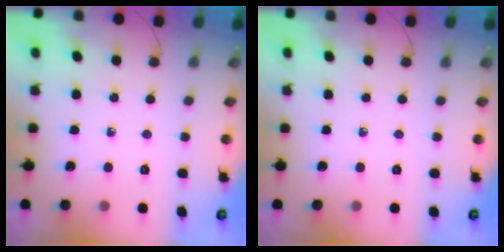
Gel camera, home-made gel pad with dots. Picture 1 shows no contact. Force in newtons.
{"total": 0.0}